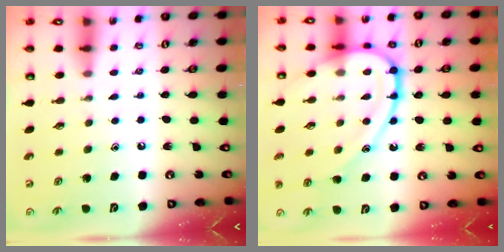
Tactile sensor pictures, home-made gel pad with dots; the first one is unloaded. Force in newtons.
{"total": 18.6, "press": 18.5, "slide": 1.0}